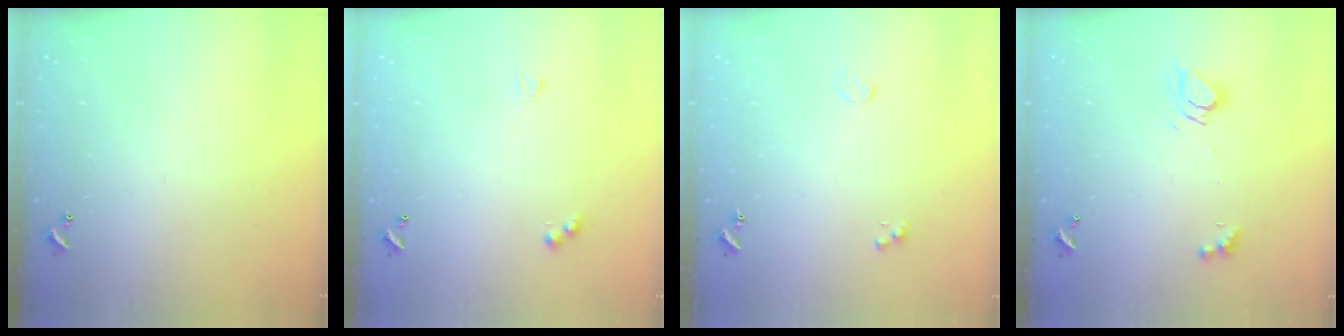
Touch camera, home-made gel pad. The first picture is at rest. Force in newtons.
{"total": 2.5, "press": 2.4, "slide": 0.5}
{"total": 1.1, "press": 1.0, "slide": 0.6}
{"total": 6.3, "press": 6.2, "slide": 1.0}